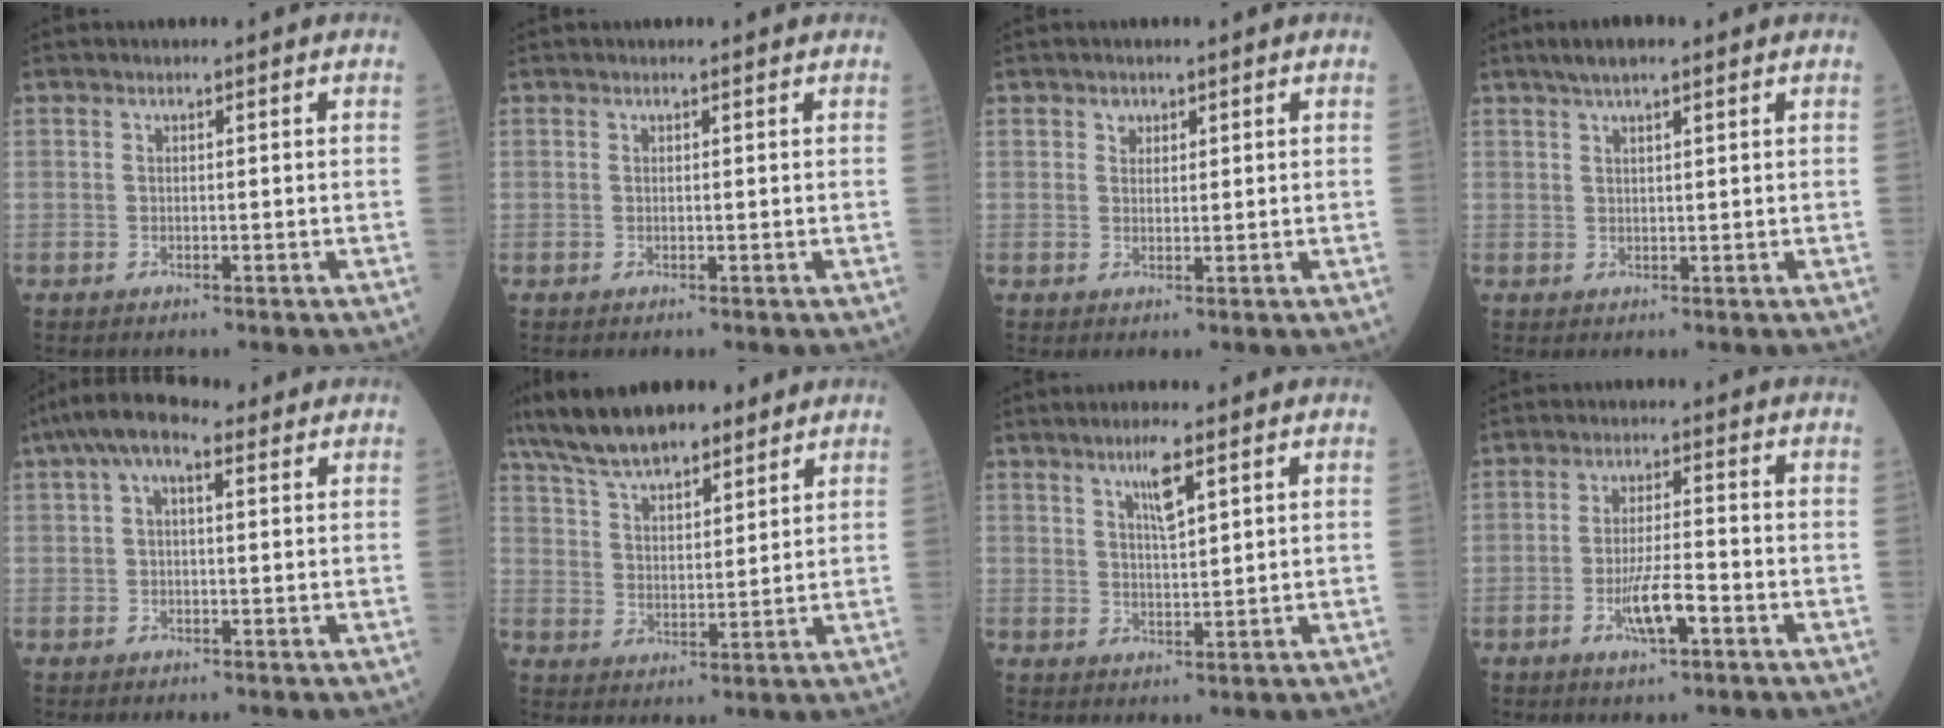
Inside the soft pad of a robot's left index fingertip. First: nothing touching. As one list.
[{"total": 0.5, "force": [0.5, 0.1, 0.0], "torque": [-0.009, 0.000, 0.009]}, {"total": 1.5, "force": [0.9, 1.2, 0.3], "torque": [-0.004, -0.002, 0.014]}, {"total": 5.0, "force": [3.6, 0.9, 3.4], "torque": [-0.063, 0.021, 0.062]}, {"total": 7.0, "force": [3.6, 2.9, 5.3], "torque": [-0.112, 0.041, 0.061]}, {"total": 13.4, "force": [10.6, 4.1, 7.0], "torque": [-0.135, 0.026, 0.191]}, {"total": 4.6, "force": [2.6, 0.8, 3.7], "torque": [-0.073, 0.001, 0.050]}, {"total": 5.8, "force": [-2.6, 1.0, 5.1], "torque": [-0.102, -0.007, -0.045]}]